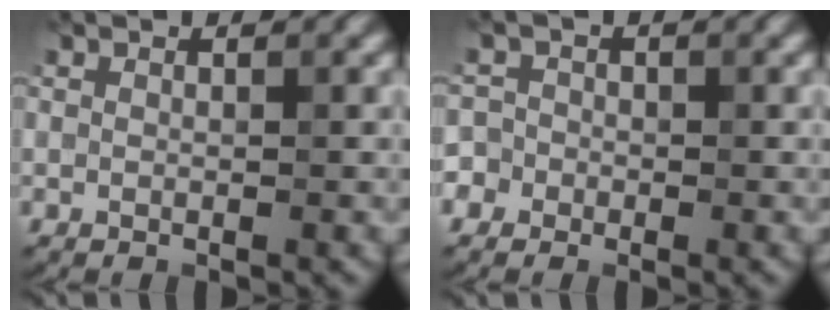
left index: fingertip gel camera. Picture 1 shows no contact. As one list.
[{"total": 2.7, "force": [-0.9, 2.5, 0.6], "torque": [0.007, 0.018, -0.039]}]